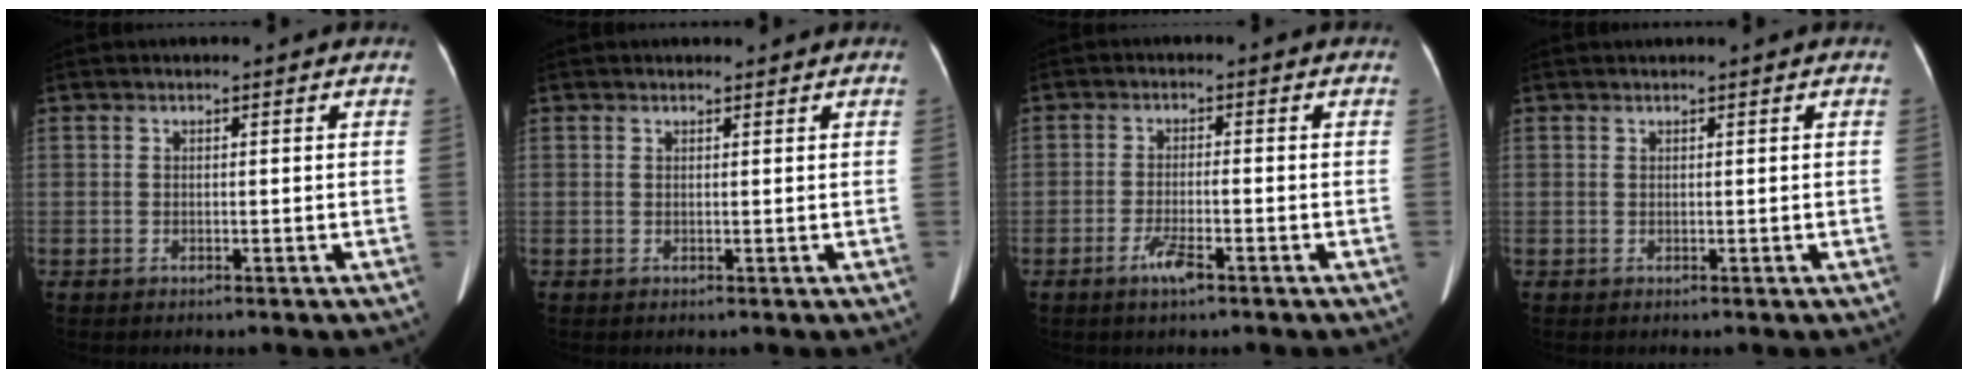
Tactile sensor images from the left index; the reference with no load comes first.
{"total": 1.1, "force": [1.1, 0.3, 0.2], "torque": [-0.009, 0.006, 0.016]}
{"total": 3.5, "force": [-2.2, 0.3, 2.7], "torque": [-0.056, -0.007, -0.040]}
{"total": 0.8, "force": [0.7, -0.2, 0.4], "torque": [-0.007, 0.012, 0.019]}